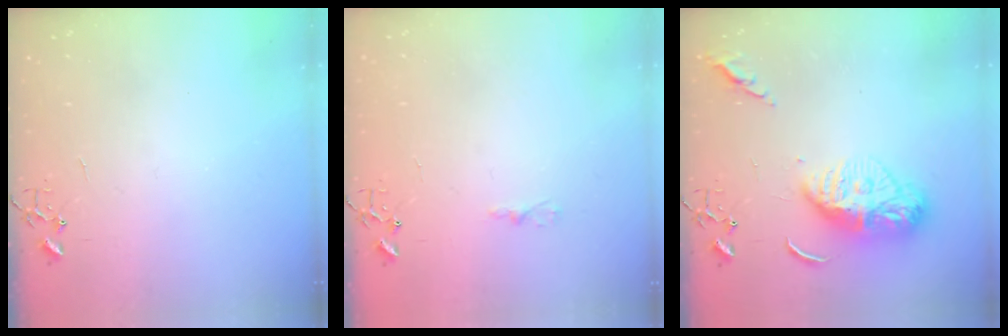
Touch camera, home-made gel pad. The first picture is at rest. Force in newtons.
{"total": 3.1, "press": 3.1, "slide": 0.3}
{"total": 13.3, "press": 13.2, "slide": 1.3}